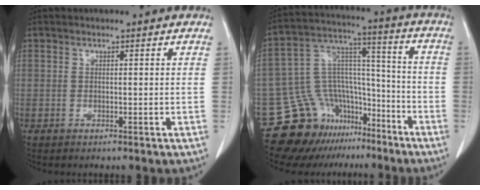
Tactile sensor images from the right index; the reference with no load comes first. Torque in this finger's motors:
{"motor_torque": [-0.27, -0.01, -0.55, -0.20]}